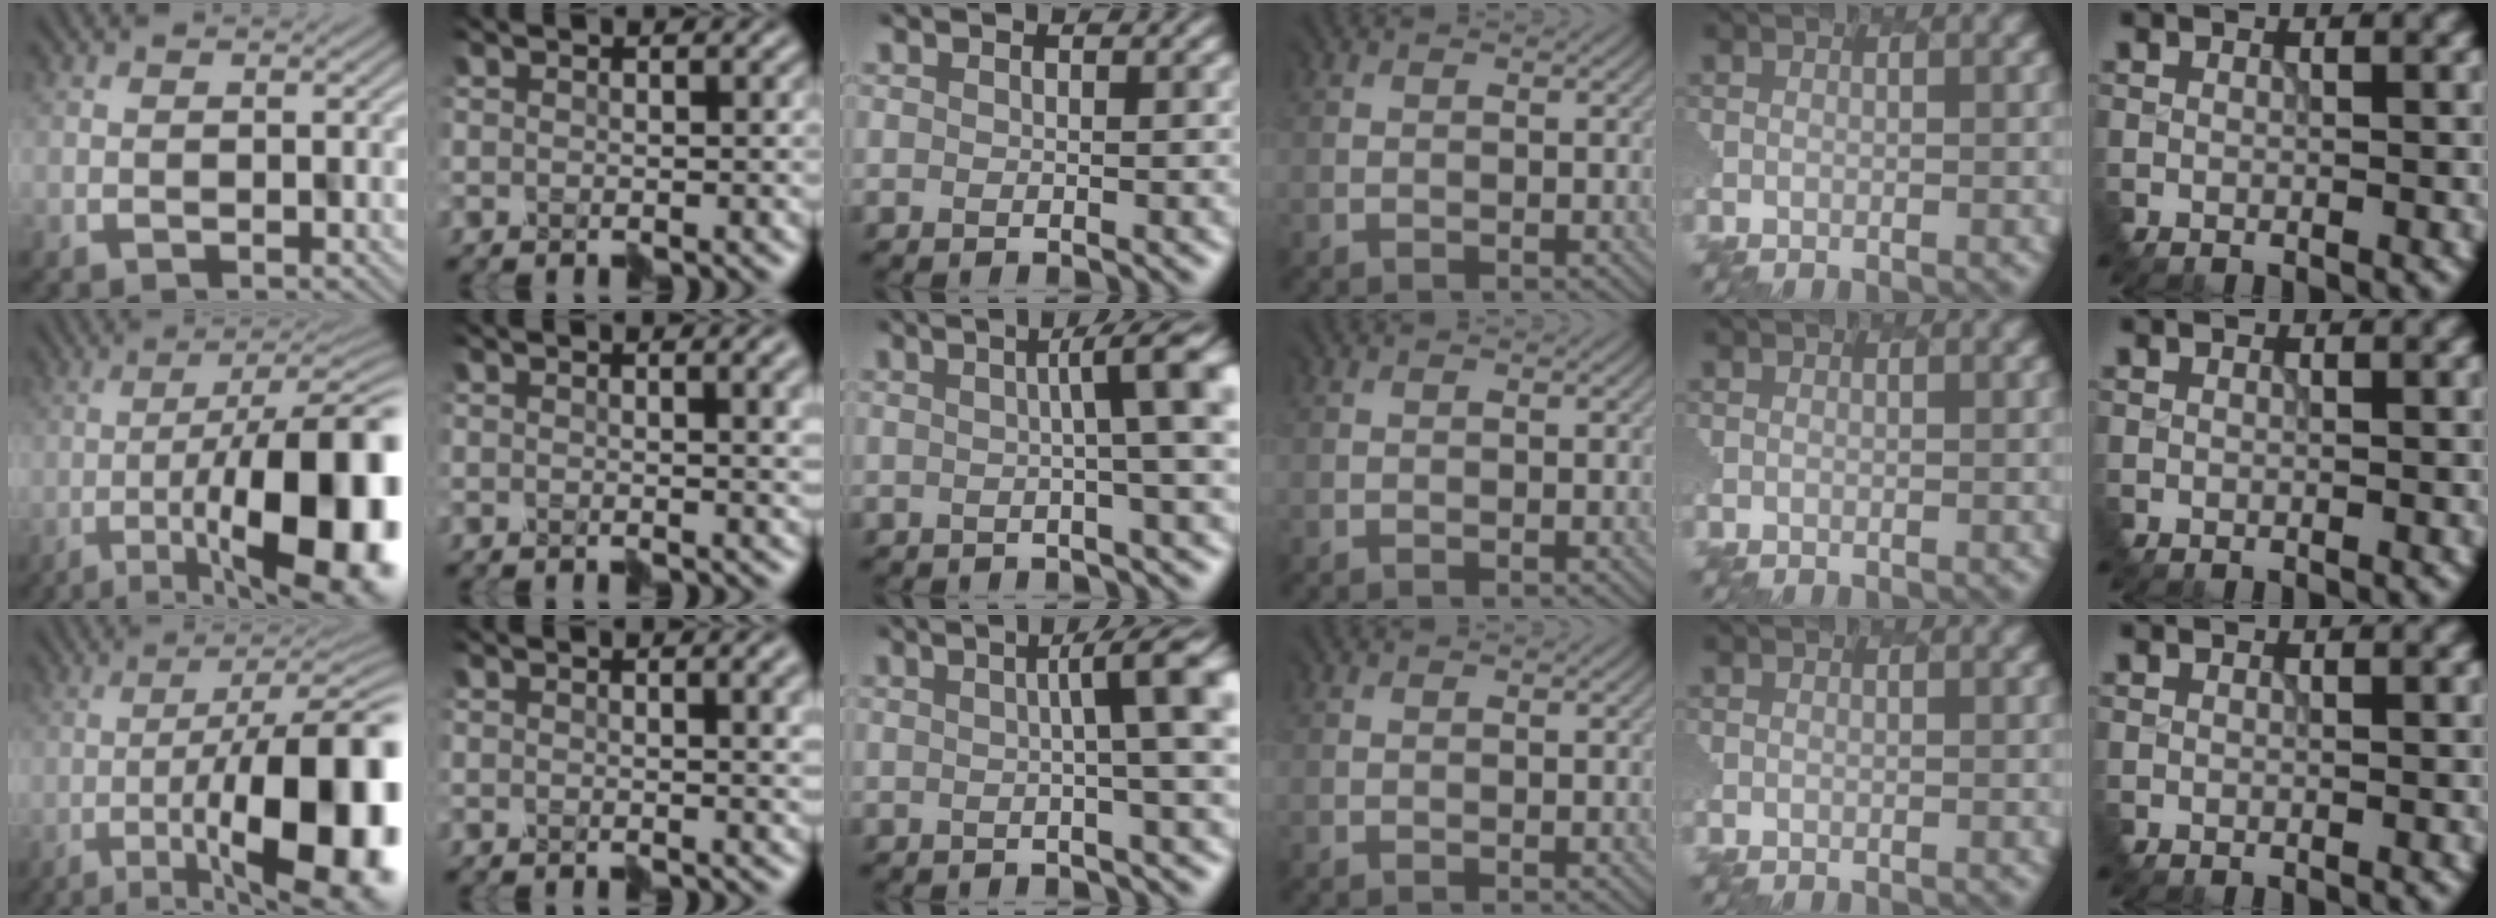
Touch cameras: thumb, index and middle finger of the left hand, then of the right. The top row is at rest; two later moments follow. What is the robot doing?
{"motion": "disassemble", "object": "hinged jar"}